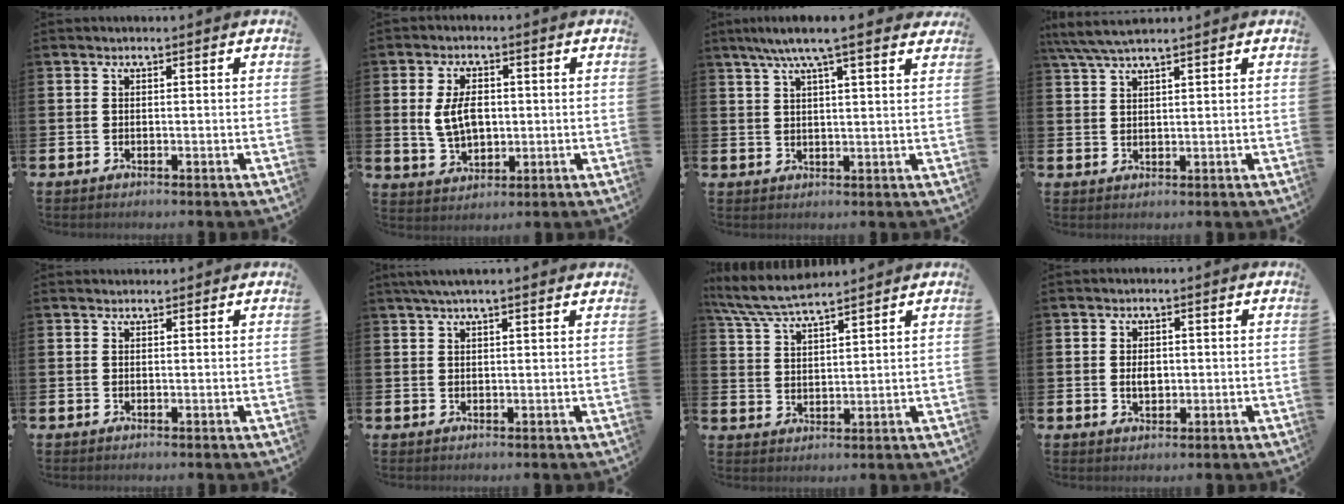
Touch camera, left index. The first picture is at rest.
{"total": 5.5, "force": [0.9, 3.5, 4.2], "torque": [-0.065, 0.004, 0.010]}
{"total": 6.5, "force": [5.4, 0.6, 3.6], "torque": [-0.075, -0.011, 0.094]}
{"total": 4.5, "force": [3.9, 0.5, 2.1], "torque": [-0.052, -0.008, 0.072]}
{"total": 0.9, "force": [0.9, 0.3, 0.0], "torque": [0.014, -0.003, 0.013]}
{"total": 3.0, "force": [2.5, 0.3, 1.7], "torque": [-0.038, 0.001, 0.045]}
{"total": 6.5, "force": [6.1, 0.7, 2.1], "torque": [-0.061, -0.025, 0.111]}
{"total": 2.2, "force": [0.1, 1.4, 1.7], "torque": [-0.011, -0.003, -0.004]}